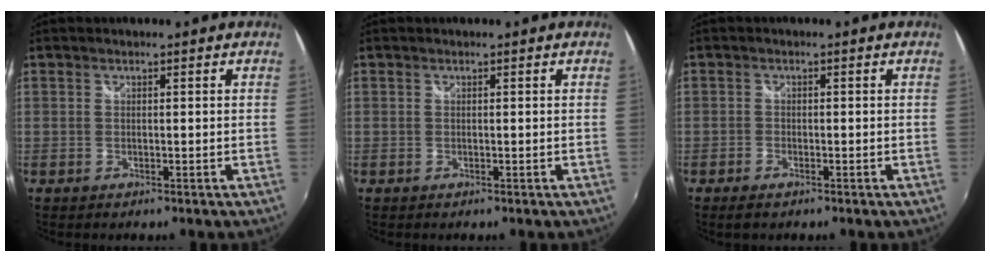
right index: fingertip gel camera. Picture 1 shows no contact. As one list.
[{"total": 0.0}, {"total": 1.6, "force": [-1.3, 0.2, 0.9], "torque": [-0.021, -0.003, -0.029]}]